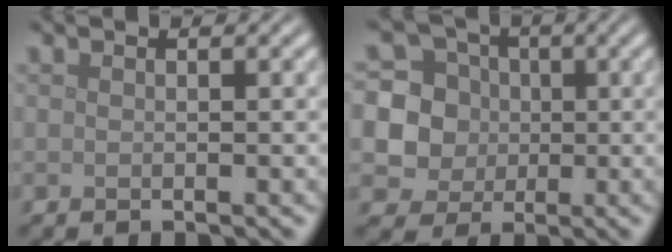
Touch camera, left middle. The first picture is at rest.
{"total": 8.8, "force": [0.6, 8.4, 2.7], "torque": [-0.068, 0.031, 0.005]}